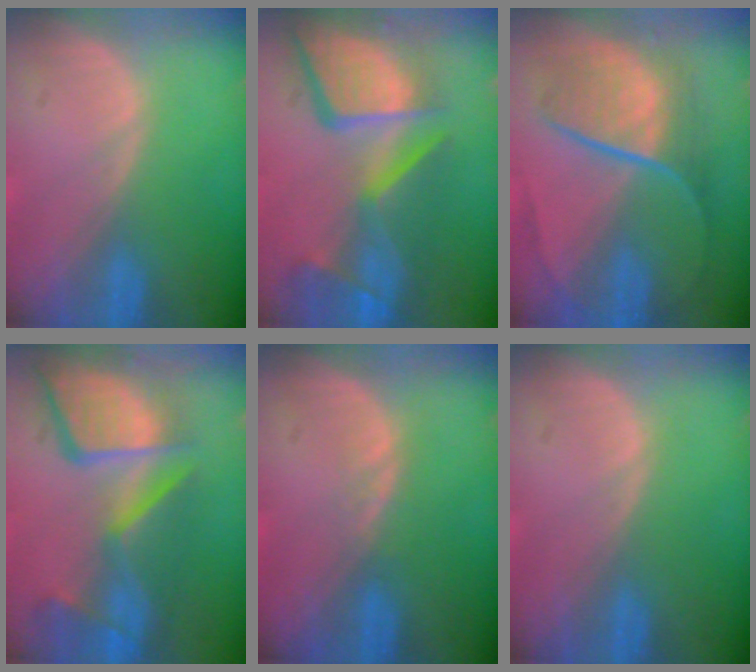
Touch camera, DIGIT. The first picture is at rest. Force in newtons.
{"total": 13.8, "press": 11.2, "slide": 8.0}
{"total": 9.1, "press": 7.5, "slide": 5.2}
{"total": 13.6, "press": 11.2, "slide": 7.8}
{"total": 1.1, "press": 1.0, "slide": 0.2}
{"total": 0.0}